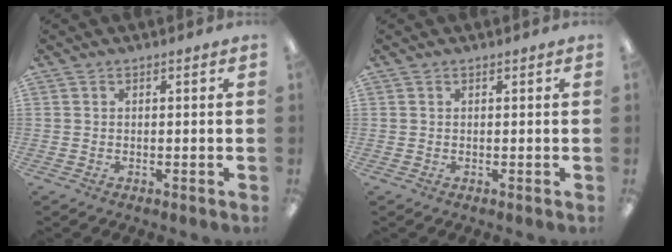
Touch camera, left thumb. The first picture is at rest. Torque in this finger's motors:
{"motor_torque": [0.00, 0.00, 0.01, 0.00, 0.00]}